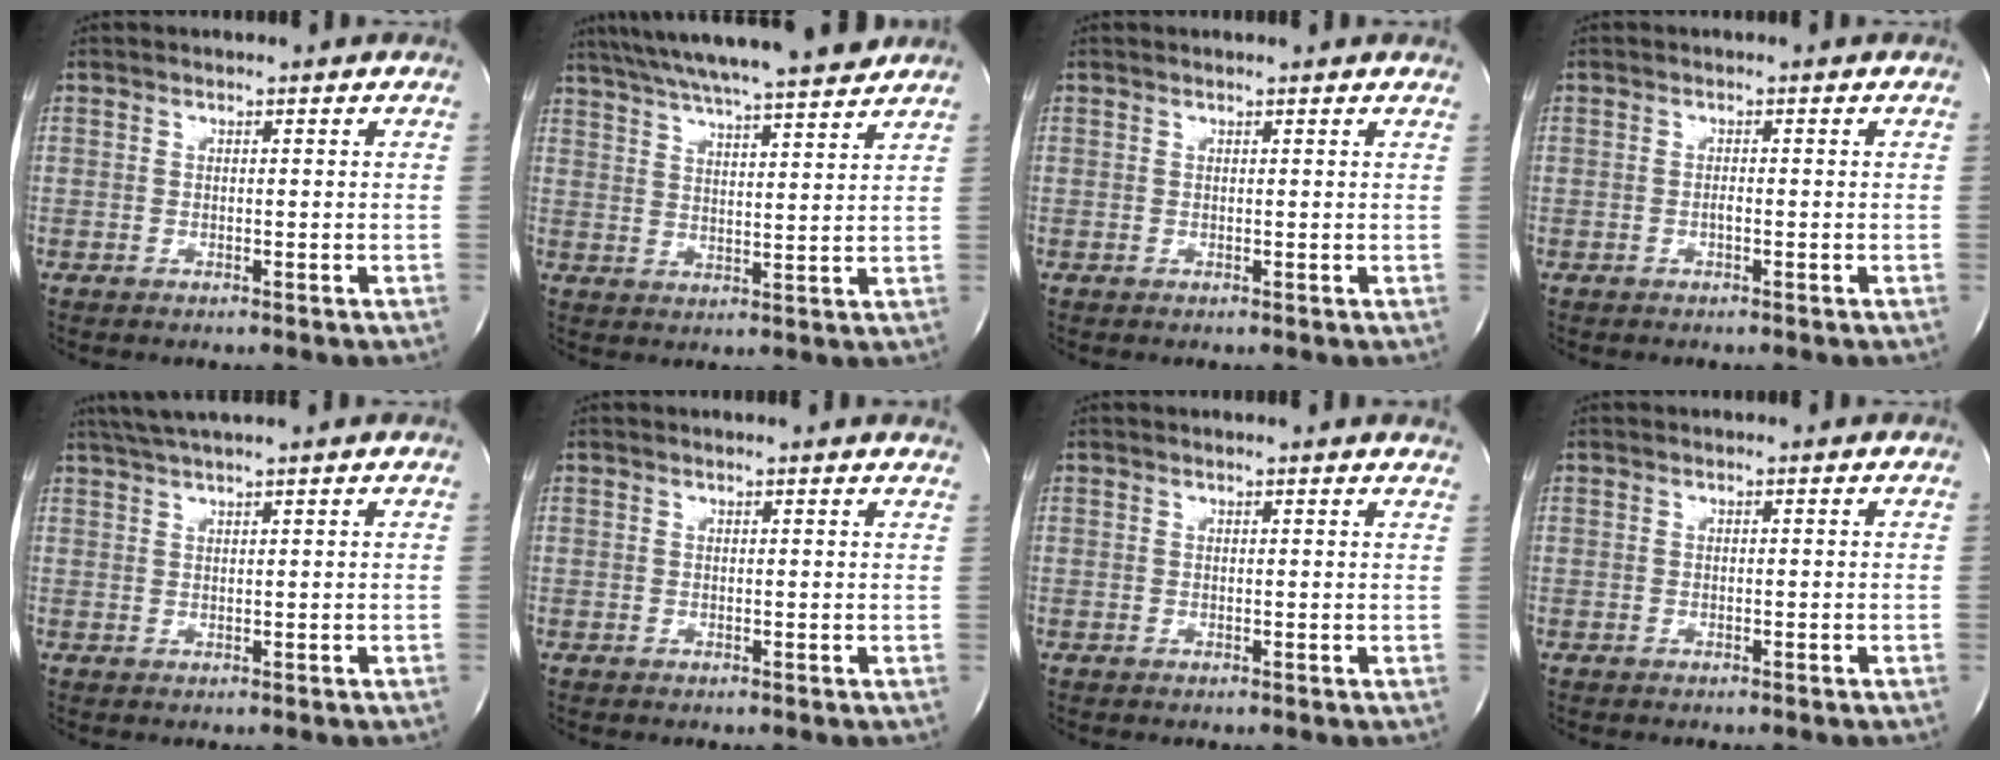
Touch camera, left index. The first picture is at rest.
{"total": 18.9, "force": [16.7, 0.4, 8.9], "torque": [-0.158, 0.008, 0.241]}
{"total": 2.0, "force": [1.9, 0.0, 0.7], "torque": [-0.016, 0.008, 0.013]}
{"total": 0.8, "force": [-0.6, 0.1, 0.5], "torque": [-0.009, -0.003, -0.011]}
{"total": 4.6, "force": [3.7, -1.0, 2.4], "torque": [-0.043, 0.018, 0.070]}
{"total": 4.6, "force": [4.4, 0.1, 1.3], "torque": [-0.017, 0.004, 0.028]}
{"total": 5.0, "force": [4.8, 0.2, 1.4], "torque": [-0.017, 0.001, 0.030]}
{"total": 0.0}